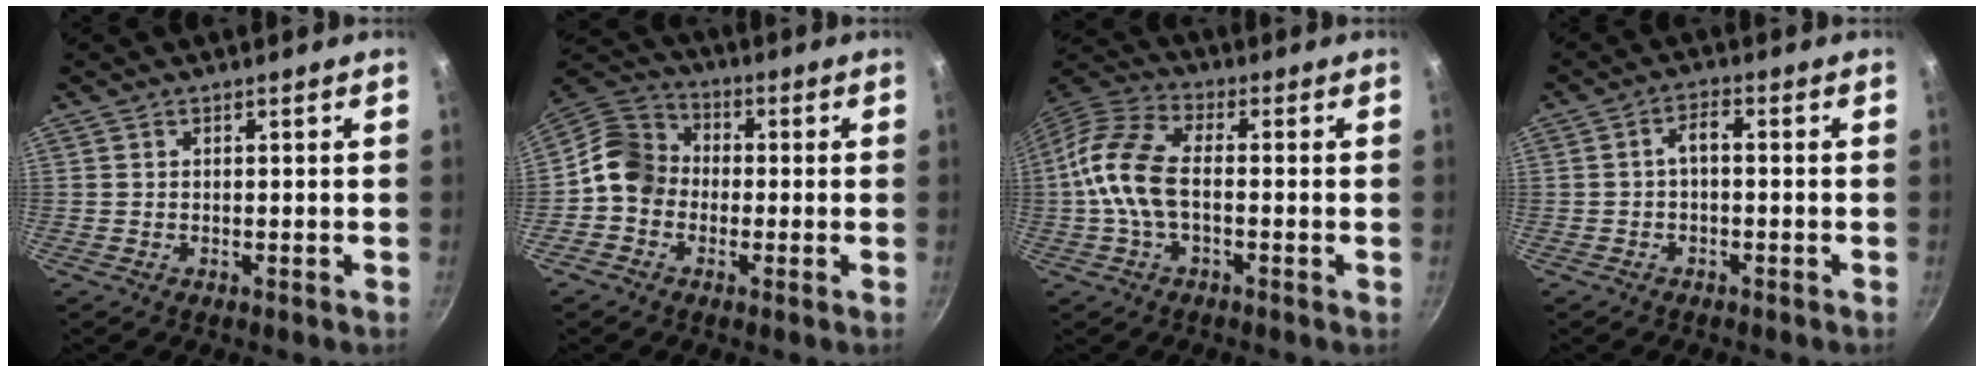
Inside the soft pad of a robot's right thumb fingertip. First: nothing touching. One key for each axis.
{"total": 9.1, "fx": -1.4, "fy": 7.8, "fz": 4.4, "tx": -0.053, "ty": 0.032, "tz": -0.053}
{"total": 11.5, "fx": -1.2, "fy": 6.1, "fz": 9.8, "tx": -0.196, "ty": 0.032, "tz": -0.043}
{"total": 2.9, "fx": -0.7, "fy": 1.4, "fz": 2.5, "tx": -0.048, "ty": 0.021, "tz": -0.015}